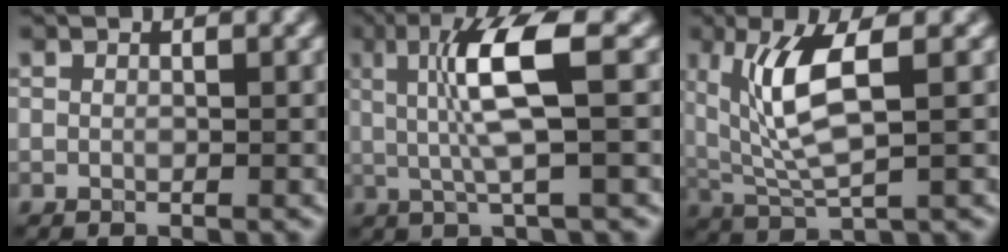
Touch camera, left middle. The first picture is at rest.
{"total": 6.0, "force": [0.8, 0.8, 5.8], "torque": [-0.120, 0.002, 0.022]}
{"total": 6.0, "force": [1.5, 1.8, 5.5], "torque": [-0.117, -0.006, 0.039]}